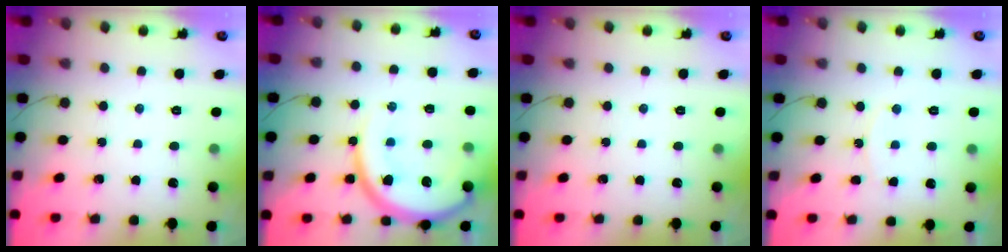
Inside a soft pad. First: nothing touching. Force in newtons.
{"total": 16.3, "press": 16.2, "slide": 1.9}
{"total": 0.0}
{"total": 7.4, "press": 7.4, "slide": 0.8}